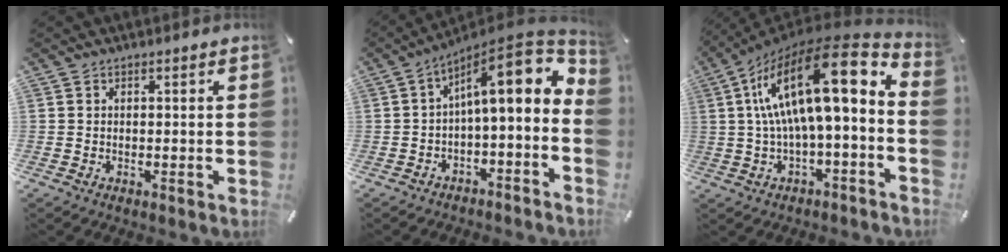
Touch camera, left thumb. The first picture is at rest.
{"total": 12.3, "force": [4.3, 3.7, 10.9], "torque": [-0.152, -0.044, 0.065]}
{"total": 21.1, "force": [4.1, 7.5, 19.3], "torque": [-0.328, -0.029, 0.062]}